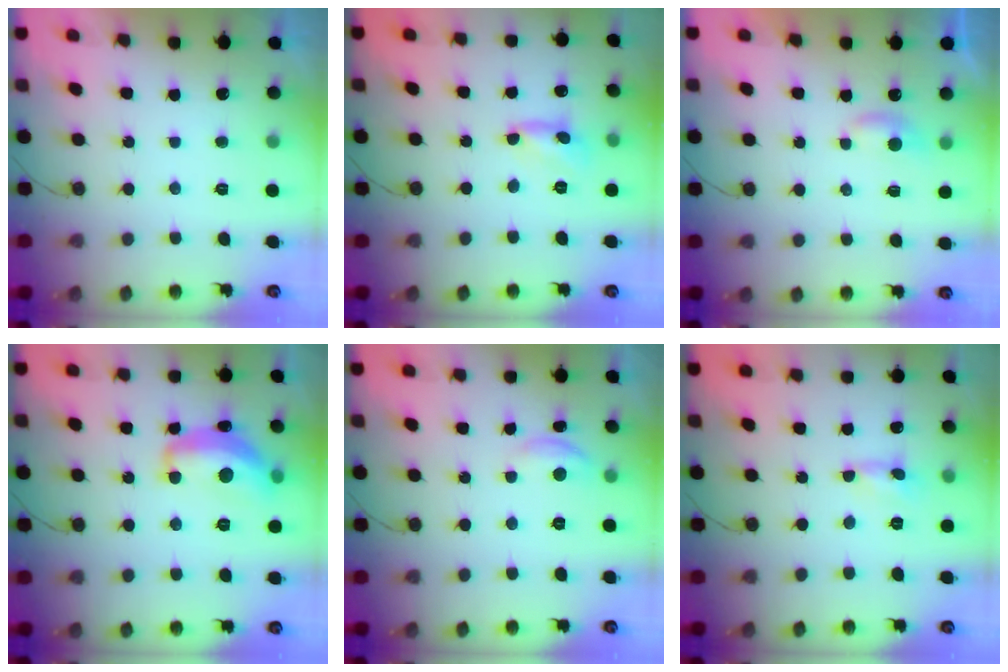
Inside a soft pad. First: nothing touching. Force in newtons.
{"total": 2.7, "press": 2.7, "slide": 0.1}
{"total": 4.1, "press": 4.1, "slide": 0.5}
{"total": 15.3, "press": 15.2, "slide": 0.8}
{"total": 5.6, "press": 5.6, "slide": 0.4}
{"total": 0.0}